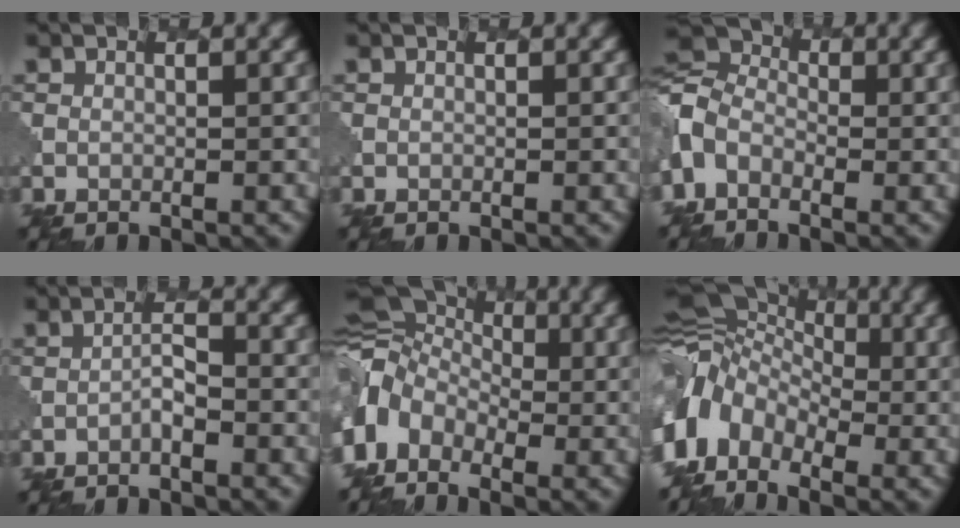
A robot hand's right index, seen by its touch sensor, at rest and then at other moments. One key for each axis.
{"total": 0.0}
{"total": 5.0, "fx": -1.6, "fy": 3.5, "fz": 3.1, "tx": -0.068, "ty": 0.005, "tz": -0.053}
{"total": 1.0, "fx": -0.5, "fy": 0.1, "fz": 0.8, "tx": -0.015, "ty": 0.006, "tz": -0.011}
{"total": 8.0, "fx": -2.1, "fy": 5.9, "fz": 4.9, "tx": -0.077, "ty": -0.002, "tz": -0.038}
{"total": 9.1, "fx": -3.0, "fy": 6.3, "fz": 5.7, "tx": -0.116, "ty": -0.003, "tz": -0.070}